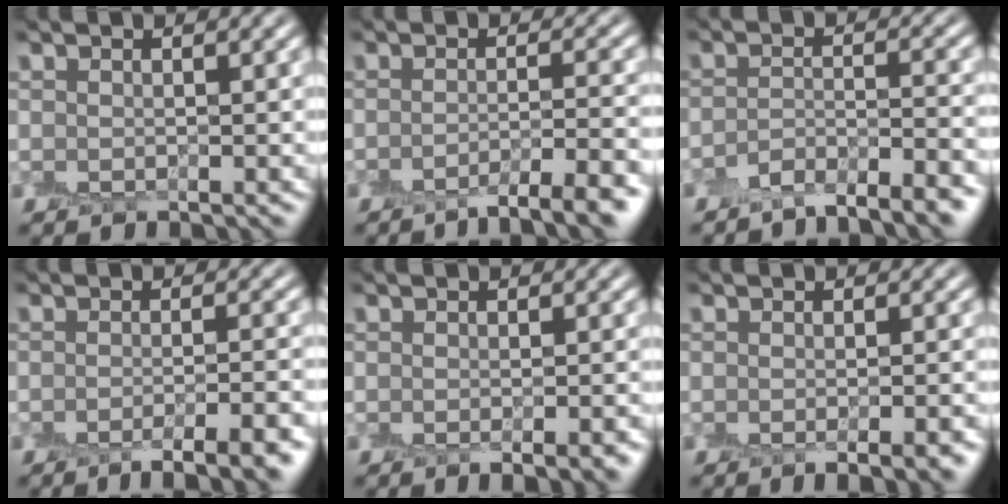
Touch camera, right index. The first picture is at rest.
{"total": 5.3, "force": [-3.9, 0.8, 3.5], "torque": [-0.045, 0.003, -0.062]}
{"total": 5.1, "force": [-4.3, 0.9, 2.5], "torque": [-0.043, -0.002, -0.072]}
{"total": 6.1, "force": [-3.9, 1.4, 4.4], "torque": [-0.052, -0.005, -0.052]}
{"total": 3.2, "force": [-1.8, 0.8, 2.6], "torque": [-0.028, -0.009, -0.015]}
{"total": 3.8, "force": [-2.0, 1.0, 3.0], "torque": [-0.028, -0.005, -0.018]}